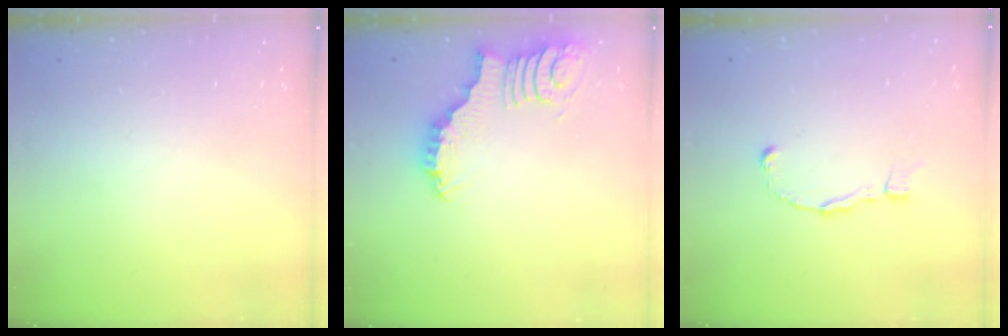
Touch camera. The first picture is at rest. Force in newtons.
{"total": 3.3, "press": 3.3, "slide": 0.1}
{"total": 2.4, "press": 2.4, "slide": 0.2}